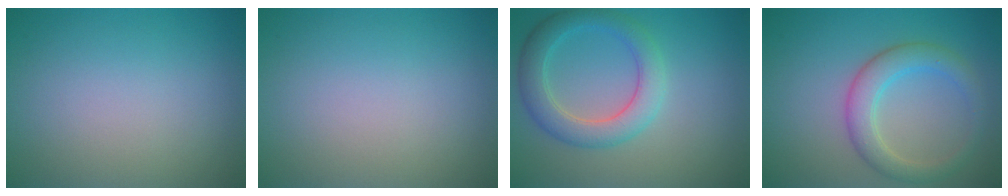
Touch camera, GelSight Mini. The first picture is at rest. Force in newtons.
{"total": 0.0}
{"total": 4.2, "press": 4.2, "slide": 0.1}
{"total": 3.7, "press": 3.7, "slide": 0.2}